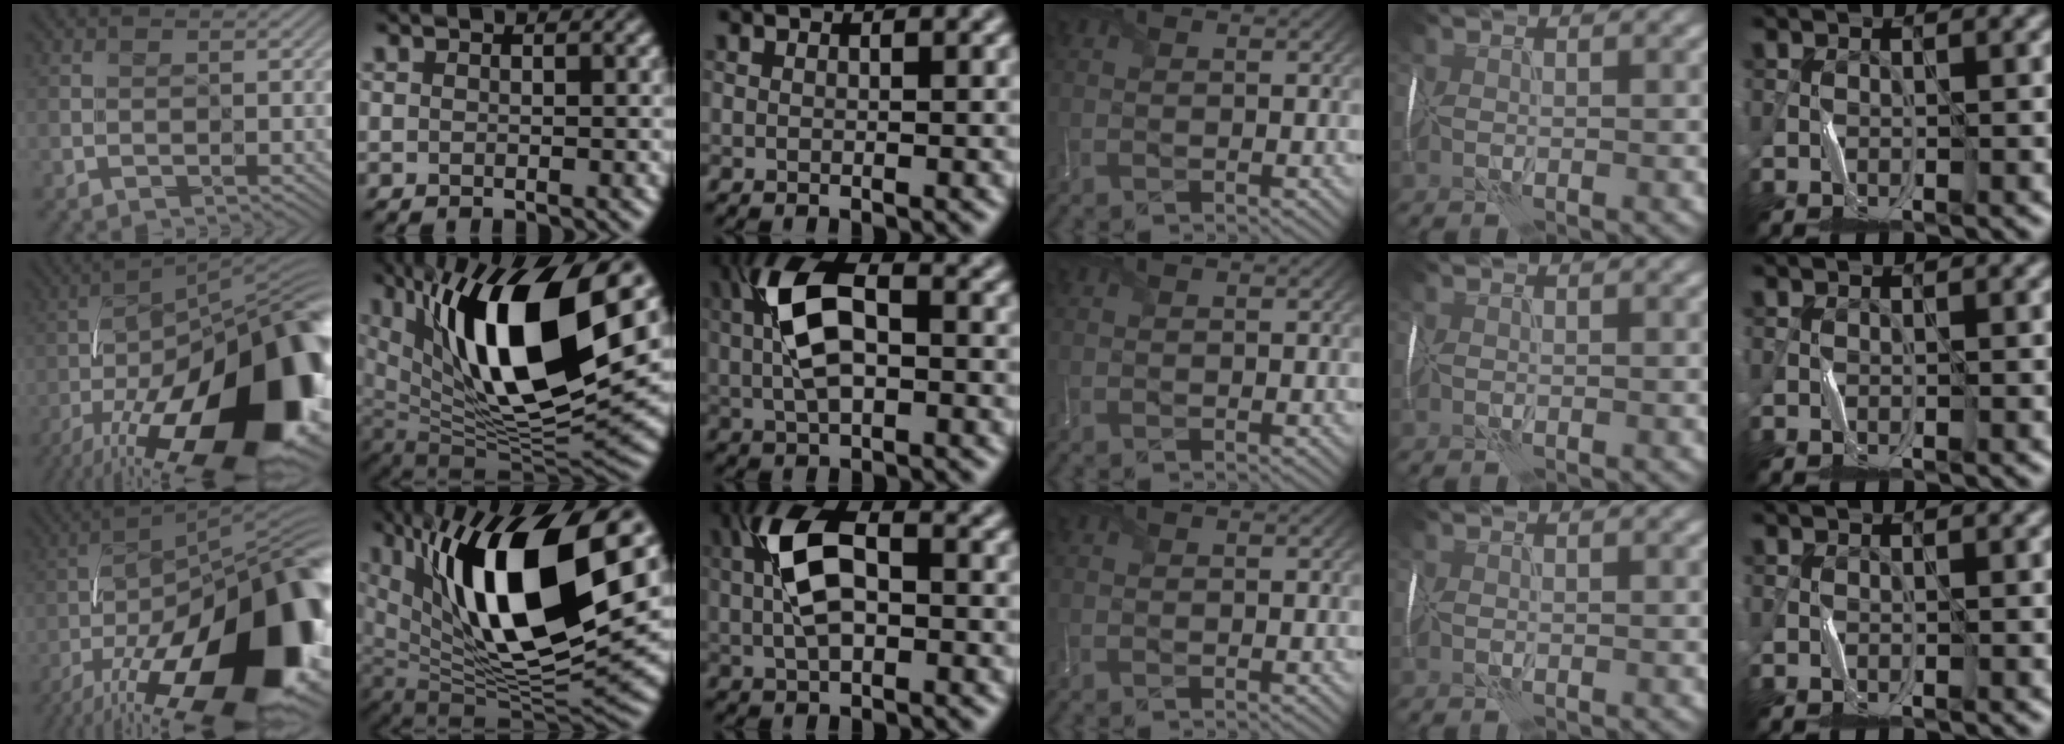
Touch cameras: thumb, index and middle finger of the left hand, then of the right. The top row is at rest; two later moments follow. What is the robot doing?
{"motion": "wrap", "object": "ribbon"}